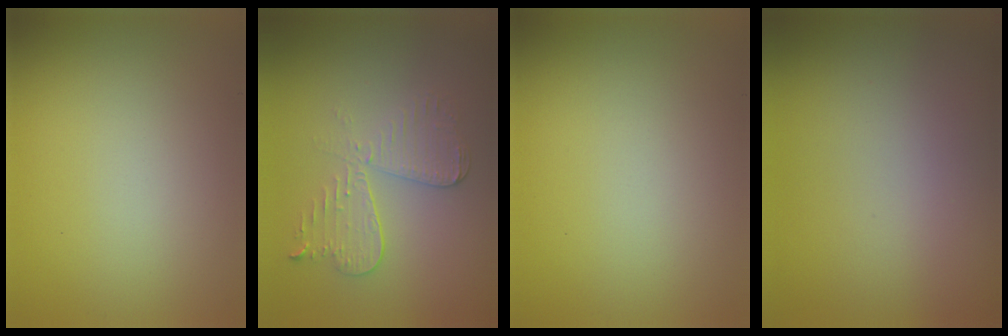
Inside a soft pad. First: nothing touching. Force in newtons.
{"total": 3.6, "press": 3.2, "slide": 1.8}
{"total": 0.0}
{"total": 0.0}